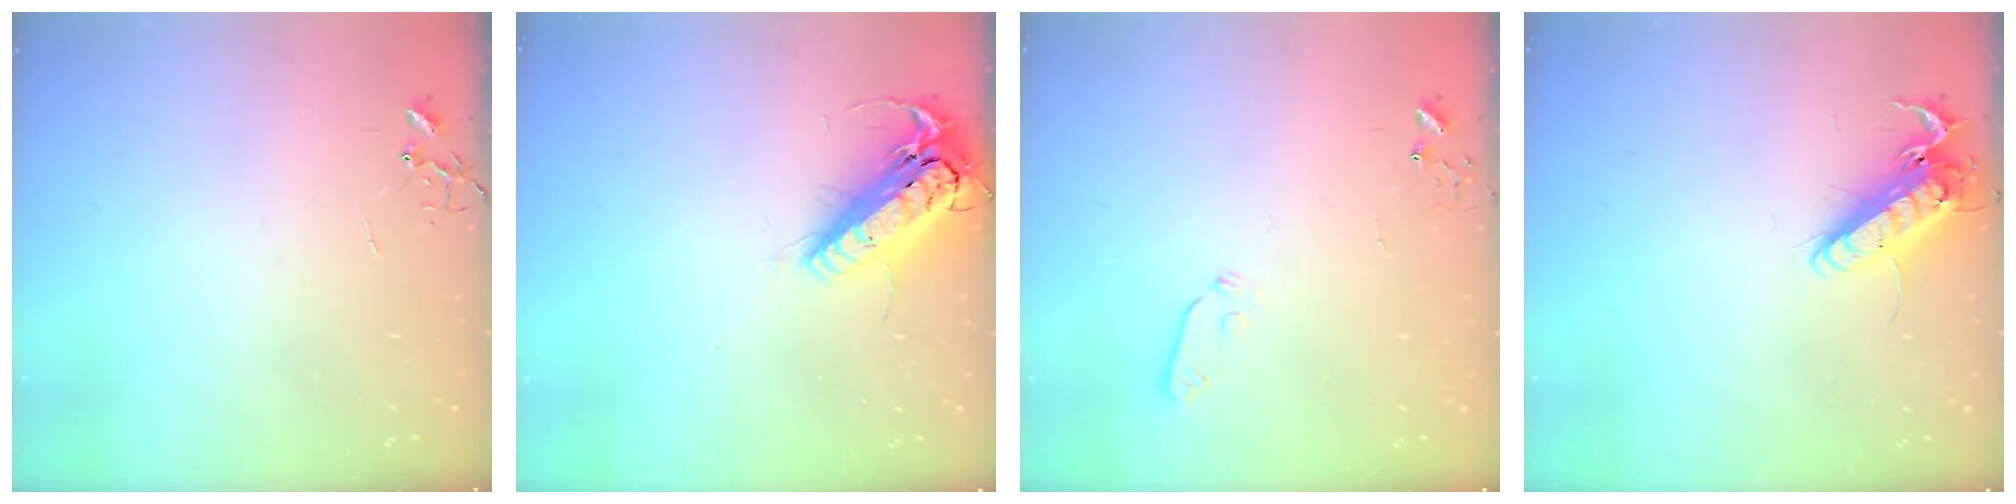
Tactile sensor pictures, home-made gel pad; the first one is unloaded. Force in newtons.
{"total": 17.8, "press": 17.5, "slide": 3.4}
{"total": 3.5, "press": 3.3, "slide": 1.0}
{"total": 15.0, "press": 14.7, "slide": 2.5}